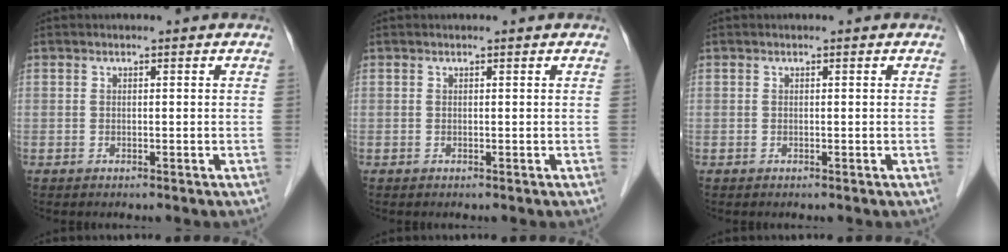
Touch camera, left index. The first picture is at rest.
{"total": 0.0}
{"total": 0.0}